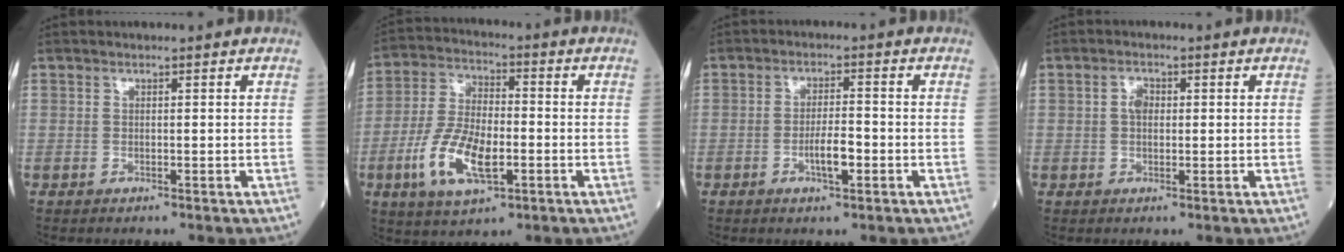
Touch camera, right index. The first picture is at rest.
{"total": 11.6, "force": [-3.8, 4.6, 9.9], "torque": [-0.212, -0.002, -0.071]}
{"total": 4.0, "force": [-1.6, 0.8, 3.6], "torque": [-0.064, 0.001, -0.028]}
{"total": 2.2, "force": [0.3, 1.4, 1.6], "torque": [-0.029, 0.006, 0.004]}